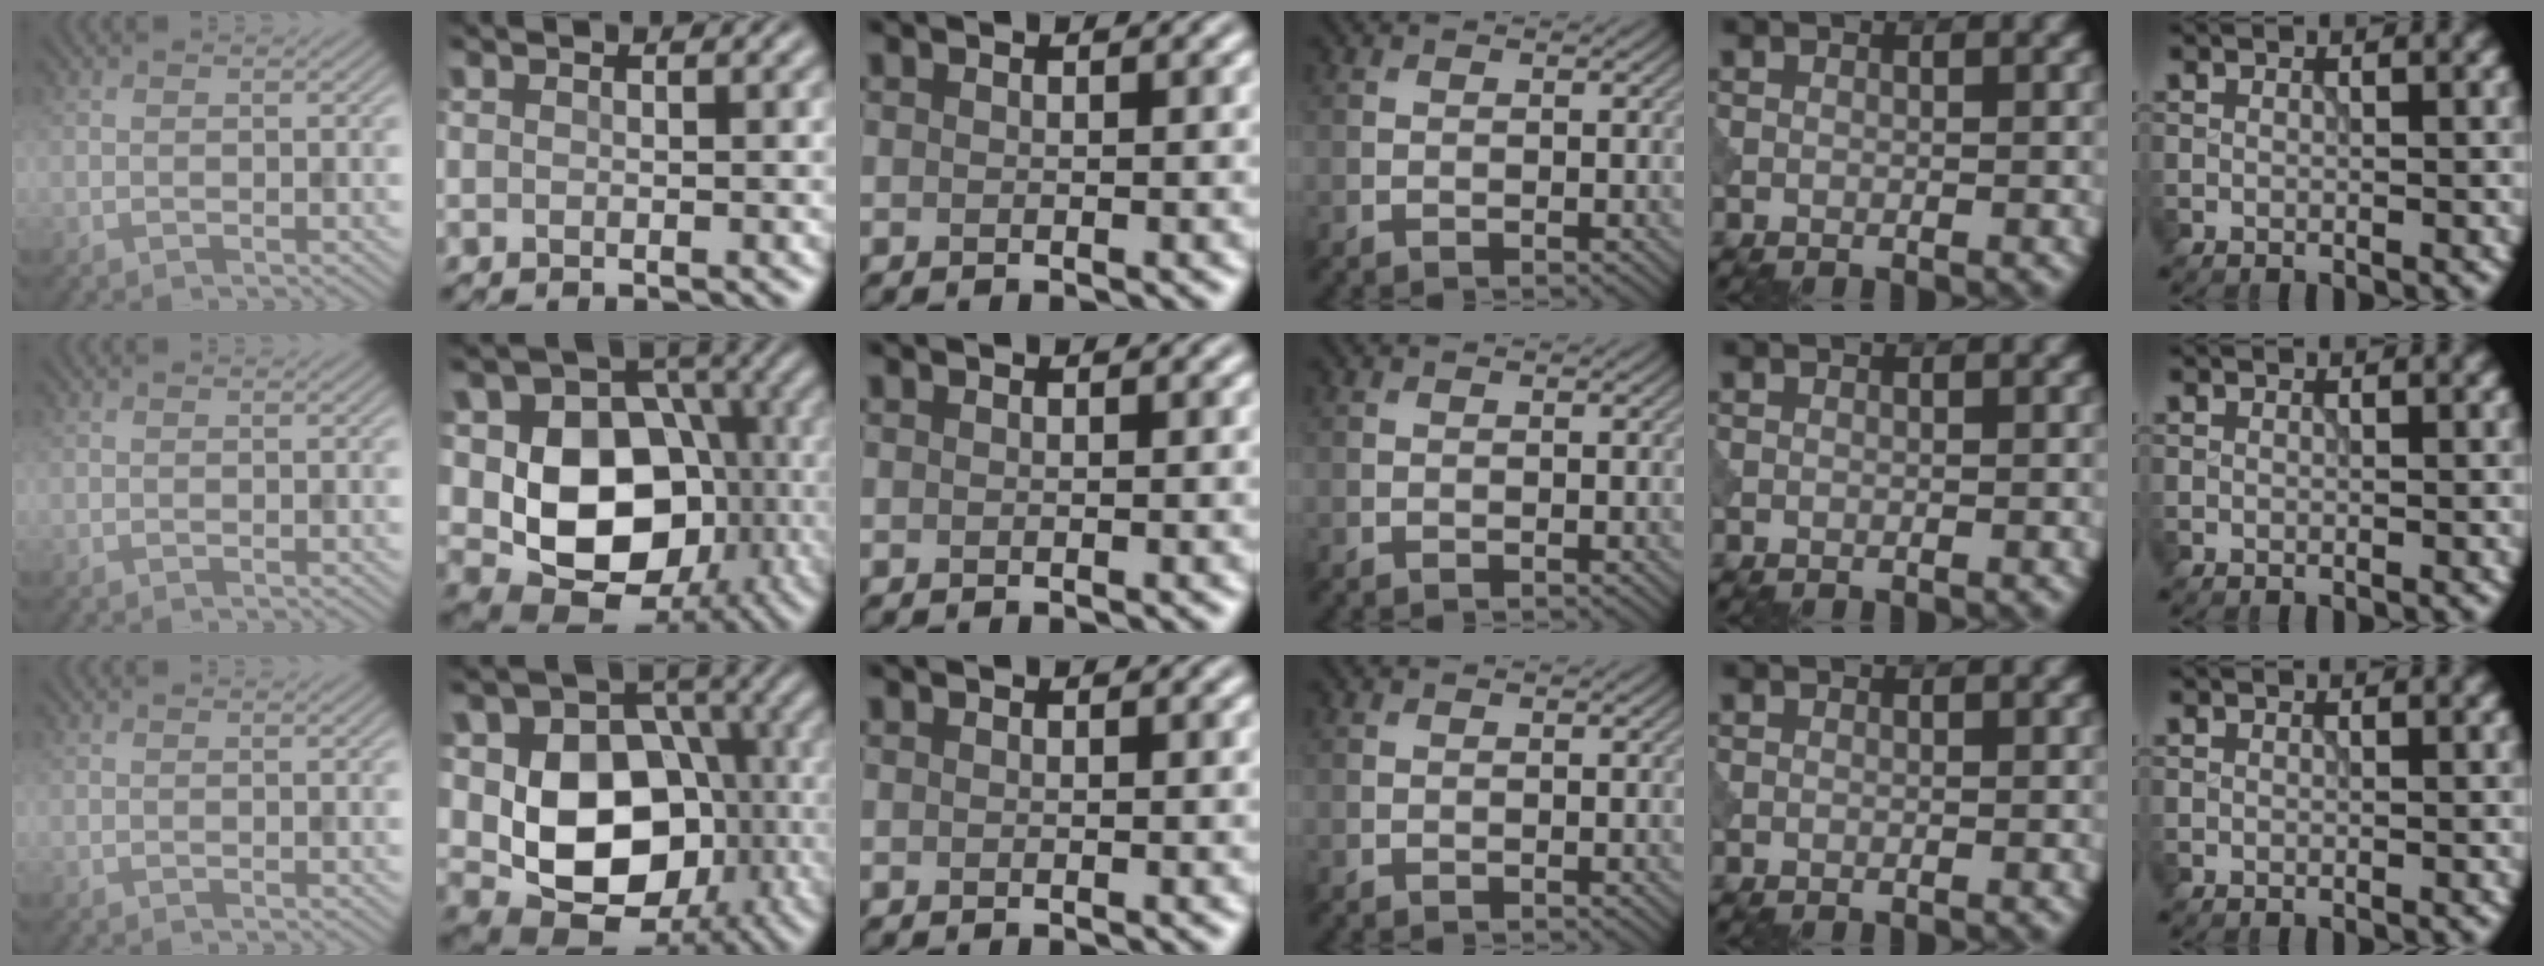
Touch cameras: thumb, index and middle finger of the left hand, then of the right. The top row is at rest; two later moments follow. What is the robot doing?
{"motion": "press", "object": "tv remote"}